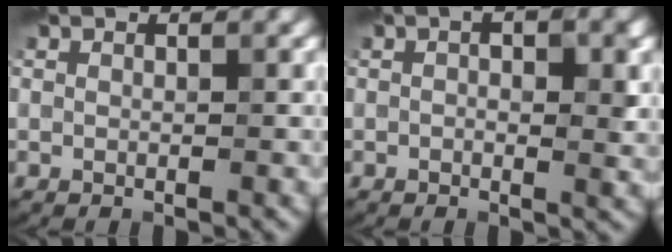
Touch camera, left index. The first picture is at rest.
{"total": 3.3, "force": [0.3, 1.3, 3.0], "torque": [-0.038, 0.006, 0.001]}